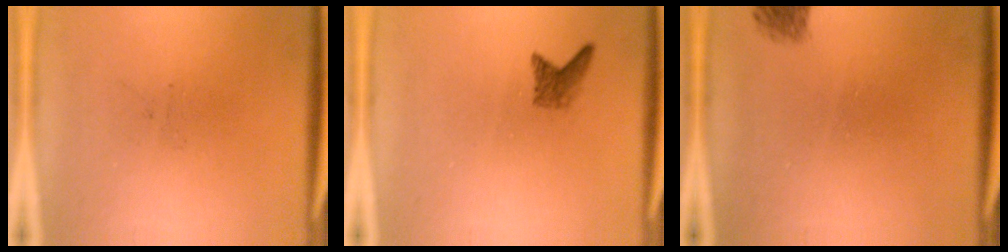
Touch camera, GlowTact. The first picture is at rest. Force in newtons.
{"total": 1.7}
{"total": 1.8}